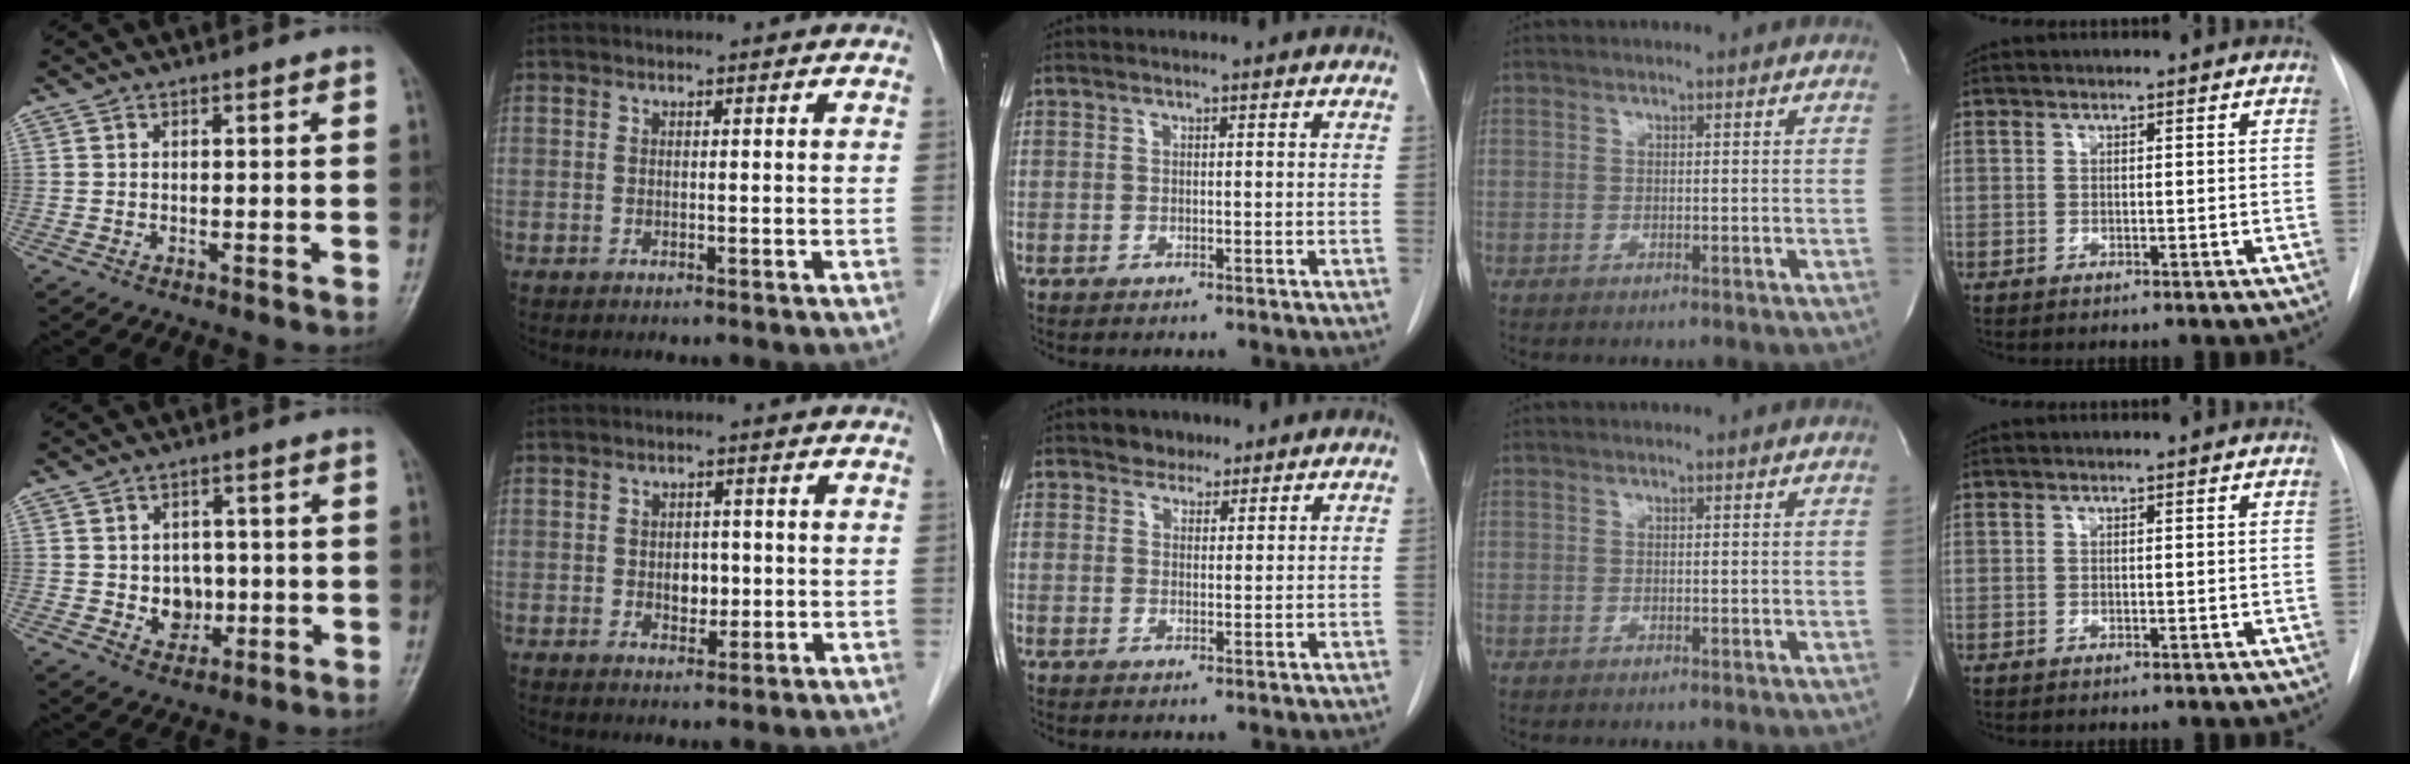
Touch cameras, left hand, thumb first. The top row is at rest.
{"thumb": {"total": 5.7, "force": [-0.4, 4.8, 3.1], "torque": [-0.014, 0.003, 0.002]}, "index": {"total": 2.8, "force": [-0.2, 2.1, 1.9], "torque": [-0.026, 0.004, 0.001]}, "middle": {"total": 2.9, "force": [2.2, 1.8, 0.4], "torque": [-0.007, 0.005, 0.034]}}